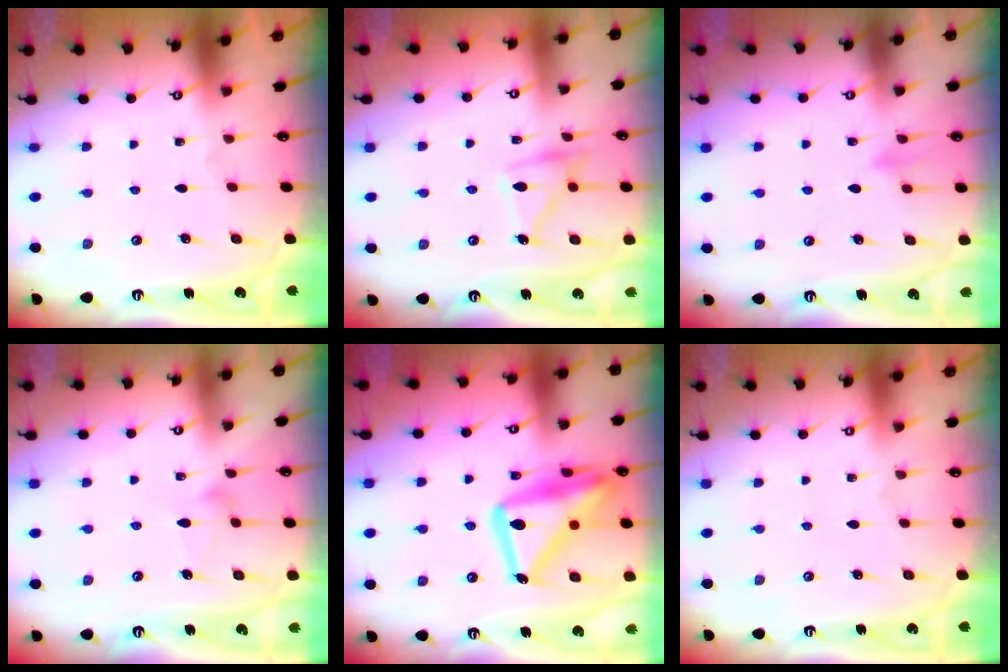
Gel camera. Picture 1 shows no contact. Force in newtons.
{"total": 13.6, "press": 13.6, "slide": 0.9}
{"total": 7.9, "press": 7.8, "slide": 1.4}
{"total": 8.8, "press": 8.7, "slide": 0.5}
{"total": 22.3, "press": 22.2, "slide": 2.1}
{"total": 4.0, "press": 4.0, "slide": 0.1}